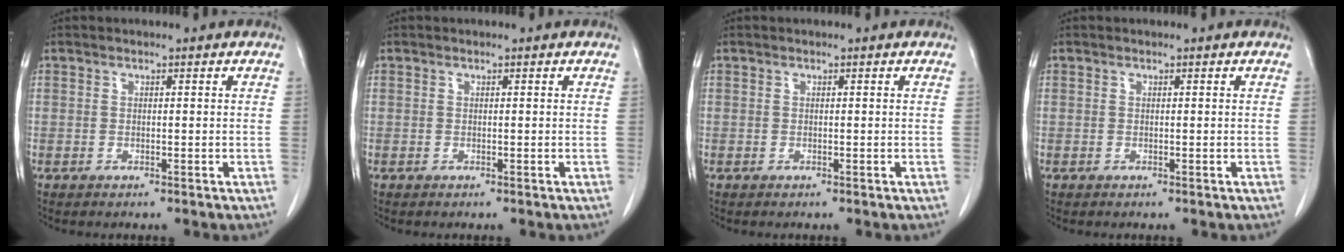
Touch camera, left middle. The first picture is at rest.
{"total": 0.0}
{"total": 0.0}
{"total": 0.0}